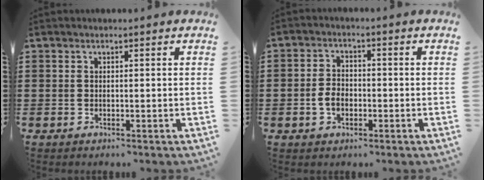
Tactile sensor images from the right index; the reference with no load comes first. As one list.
[{"total": 3.4, "force": [-1.0, 2.4, 2.2], "torque": [-0.051, 0.001, -0.022]}]